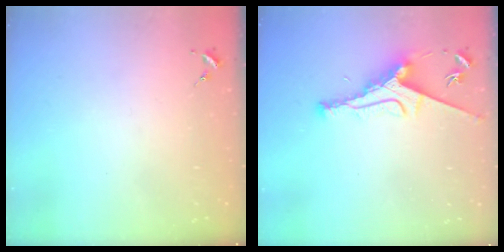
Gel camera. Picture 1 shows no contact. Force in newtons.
{"total": 9.6, "press": 9.6, "slide": 0.7}